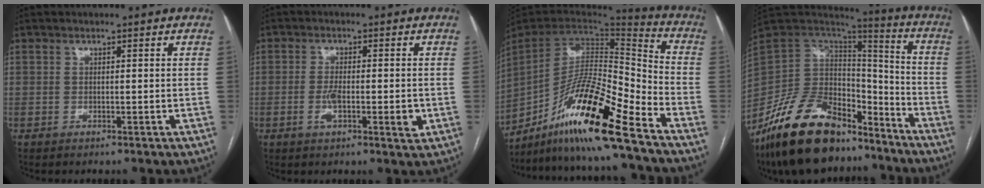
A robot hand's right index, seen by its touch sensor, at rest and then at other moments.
{"total": 5.5, "force": [-1.4, 1.3, 5.1], "torque": [-0.092, -0.005, -0.023]}
{"total": 18.5, "force": [-12.8, 0.7, 13.3], "torque": [-0.262, -0.007, -0.233]}
{"total": 22.9, "force": [-16.9, 10.2, 11.6], "torque": [-0.239, 0.023, -0.297]}